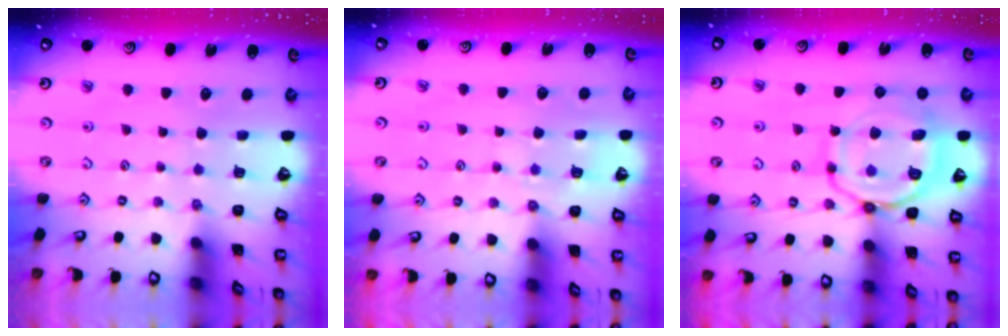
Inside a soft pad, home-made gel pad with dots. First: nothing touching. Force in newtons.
{"total": 4.2, "press": 4.2, "slide": 0.6}
{"total": 14.7, "press": 14.6, "slide": 1.7}